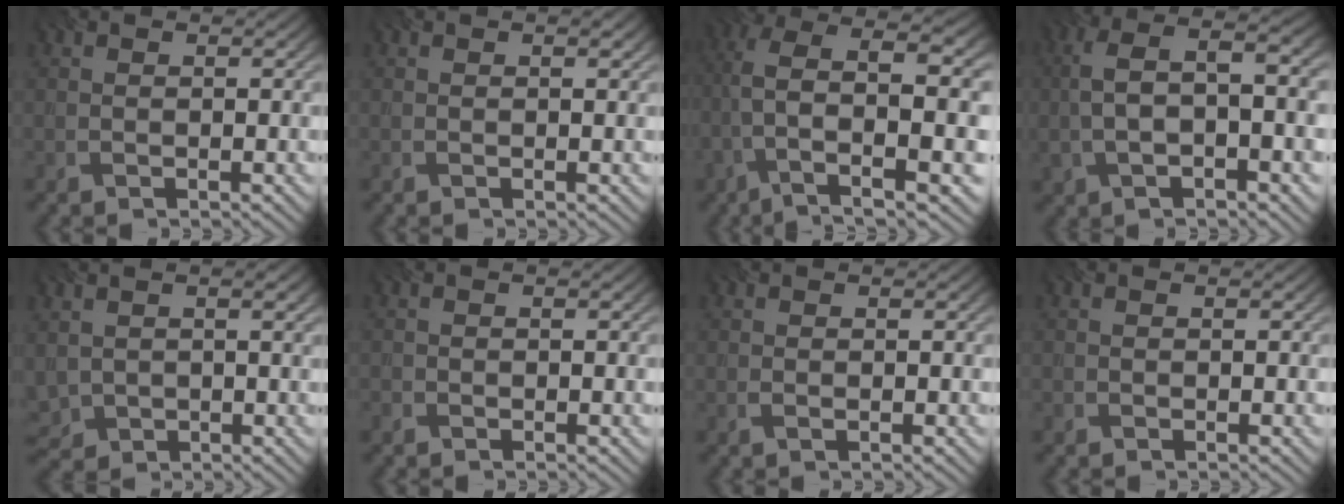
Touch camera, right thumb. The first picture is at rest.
{"total": 0.6, "force": [0.4, 0.1, 0.5], "torque": [-0.006, 0.000, 0.007]}
{"total": 11.8, "force": [1.1, 3.9, 11.1], "torque": [-0.219, 0.014, 0.023]}
{"total": 9.9, "force": [0.0, 3.7, 9.2], "torque": [-0.190, 0.016, -0.005]}
{"total": 4.0, "force": [1.2, 2.9, 2.4], "torque": [-0.069, -0.007, 0.025]}
{"total": 0.7, "force": [-0.6, 0.5, 0.0], "torque": [-0.003, -0.002, -0.012]}
{"total": 0.6, "force": [-0.1, 0.3, 0.5], "torque": [-0.013, -0.002, -0.002]}
{"total": 0.0}